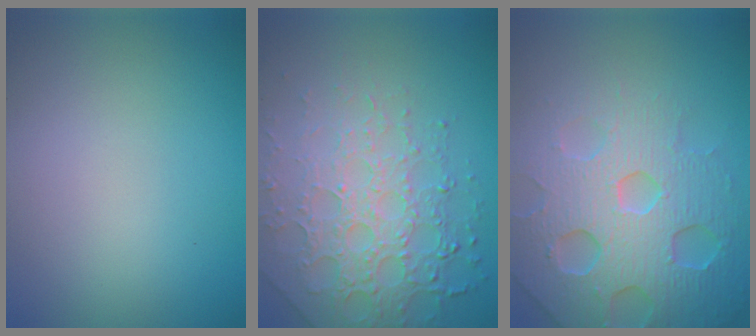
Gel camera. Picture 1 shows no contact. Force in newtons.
{"total": 7.2, "press": 5.2, "slide": 5.0}
{"total": 7.3, "press": 7.2, "slide": 1.6}